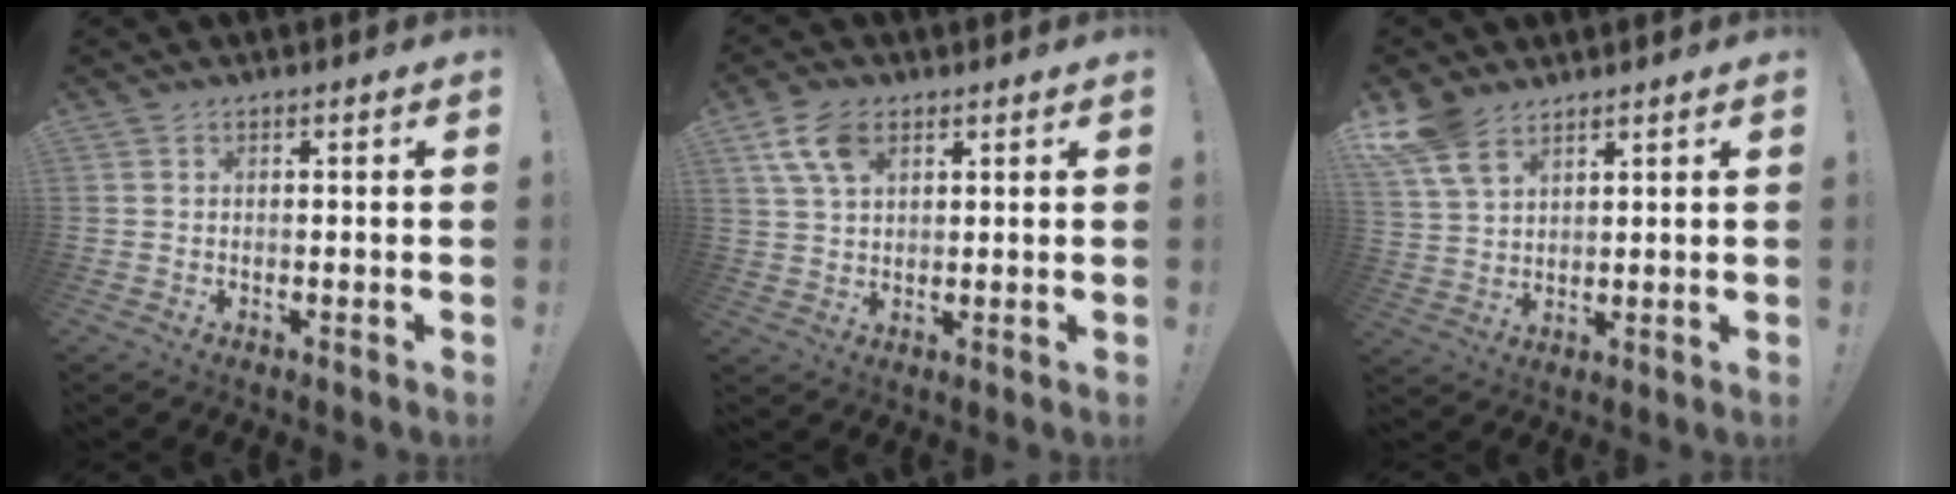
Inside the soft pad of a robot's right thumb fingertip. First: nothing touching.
{"total": 8.2, "force": [4.0, 4.8, 5.4], "torque": [-0.101, -0.007, 0.078]}
{"total": 9.3, "force": [6.4, 4.8, 4.7], "torque": [-0.104, -0.027, 0.127]}